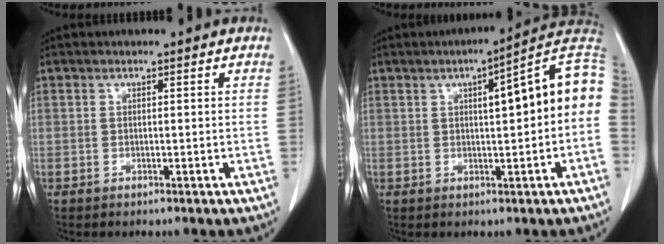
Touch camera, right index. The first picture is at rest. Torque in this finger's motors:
{"motor_torque": [1.34, 0.03, 0.44, 0.05]}